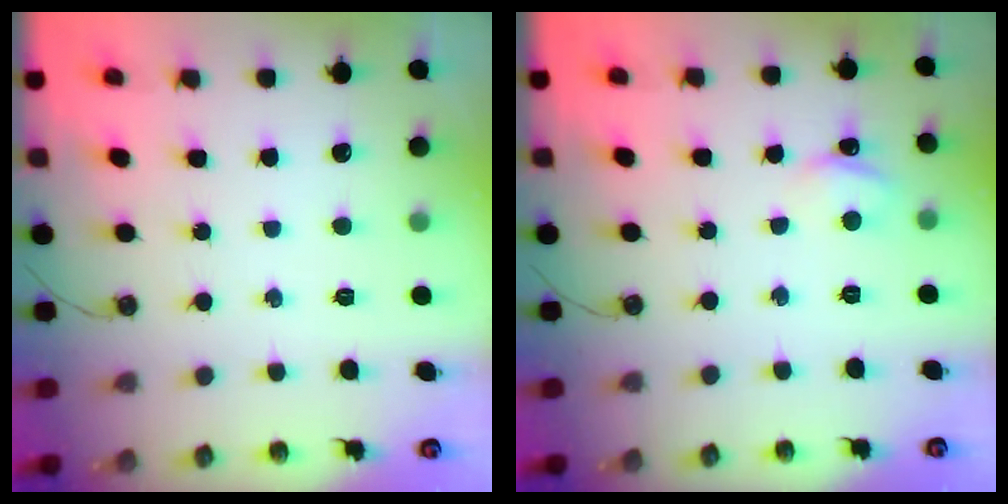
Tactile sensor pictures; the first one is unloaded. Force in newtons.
{"total": 2.5, "press": 2.5, "slide": 0.4}